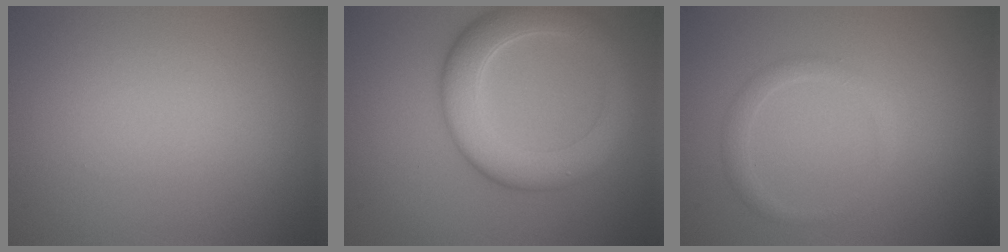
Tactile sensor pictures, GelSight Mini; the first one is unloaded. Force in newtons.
{"total": 6.6, "press": 6.6, "slide": 0.3}
{"total": 1.5, "press": 1.5, "slide": 0.1}